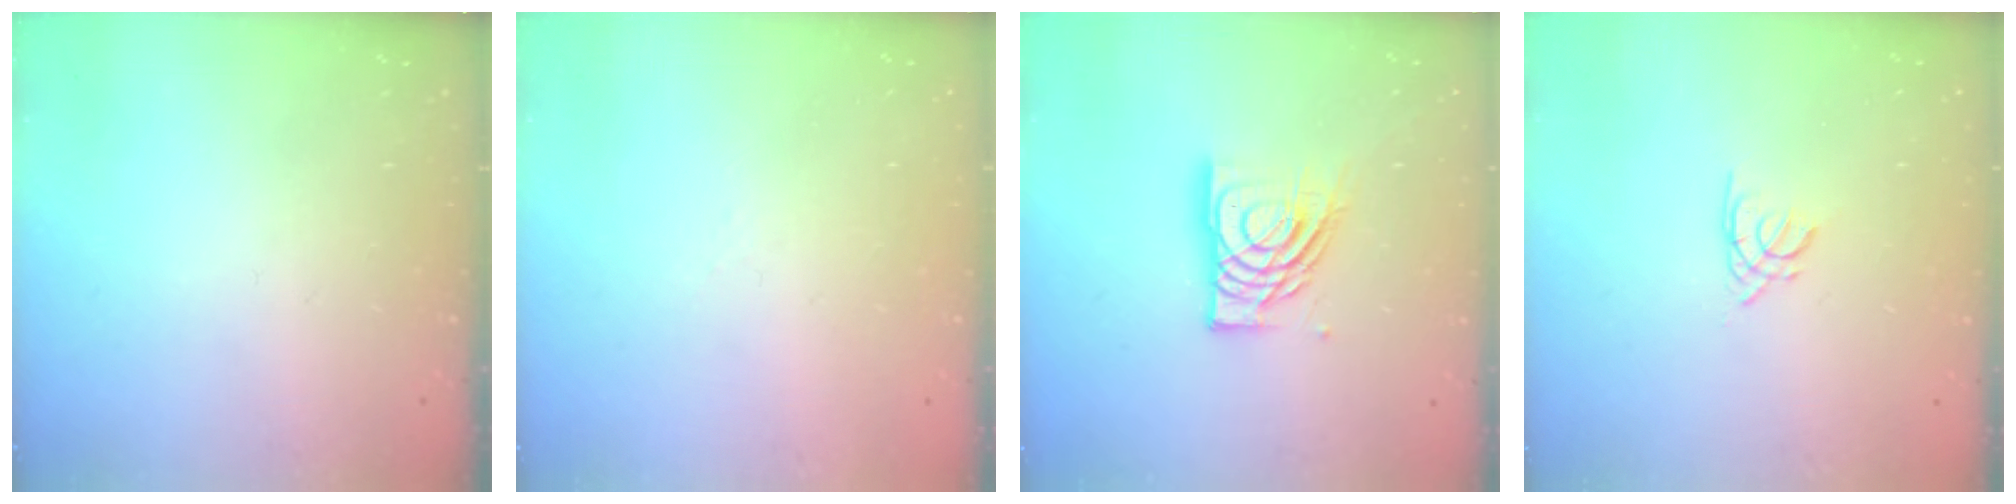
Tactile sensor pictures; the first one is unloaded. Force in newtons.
{"total": 2.7, "press": 2.6, "slide": 0.7}
{"total": 13.8, "press": 13.7, "slide": 1.6}
{"total": 1.5, "press": 1.4, "slide": 0.3}